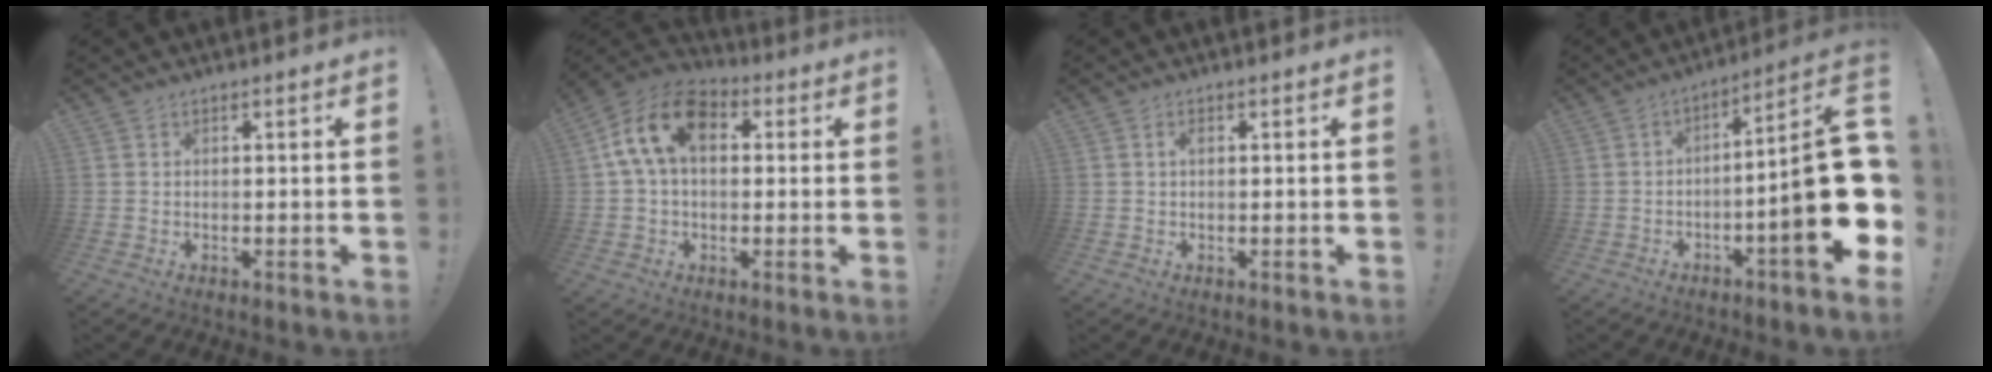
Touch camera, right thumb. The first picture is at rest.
{"total": 14.7, "force": [3.8, 9.4, 10.6], "torque": [-0.192, 0.010, 0.070]}
{"total": 1.0, "force": [0.2, 0.5, 0.8], "torque": [-0.015, 0.002, 0.003]}
{"total": 18.8, "force": [-3.4, 2.7, 18.3], "torque": [-0.254, 0.013, -0.051]}